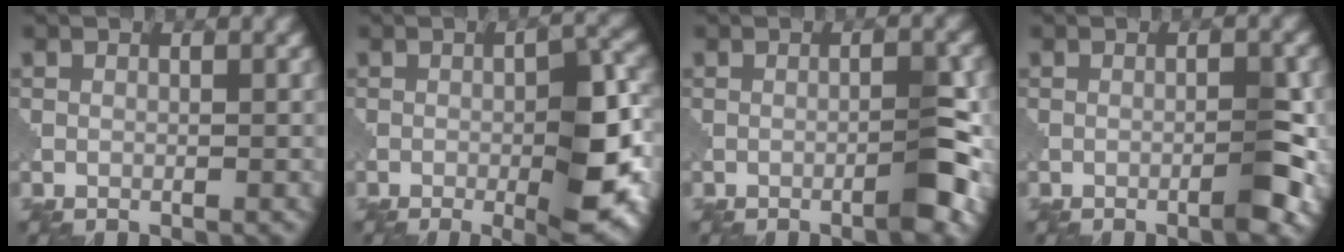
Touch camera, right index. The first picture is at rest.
{"total": 7.7, "force": [-2.3, 2.1, 7.0], "torque": [-0.108, -0.003, -0.030]}
{"total": 3.1, "force": [-1.5, 0.3, 2.7], "torque": [-0.040, 0.010, -0.026]}
{"total": 2.6, "force": [-1.3, 0.2, 2.3], "torque": [-0.033, 0.008, -0.021]}